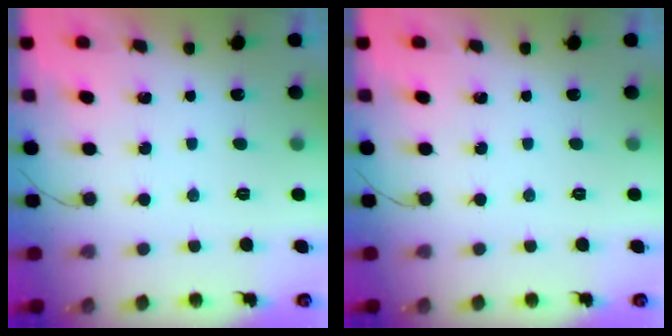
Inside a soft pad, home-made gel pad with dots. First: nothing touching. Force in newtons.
{"total": 0.0}